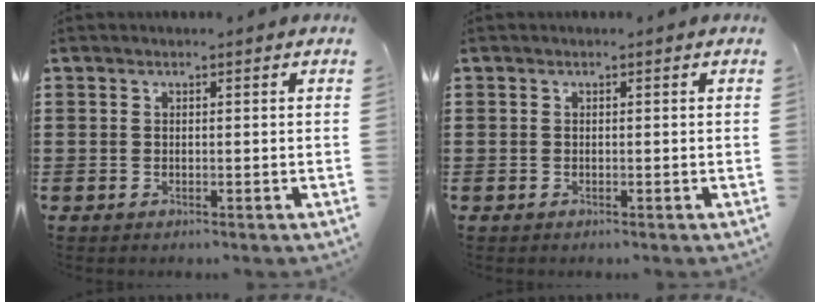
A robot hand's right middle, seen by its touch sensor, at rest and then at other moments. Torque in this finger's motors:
{"motor_torque": [0.33, 0.11, -0.03, 0.00]}